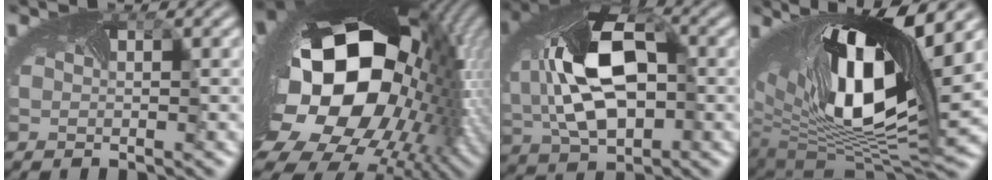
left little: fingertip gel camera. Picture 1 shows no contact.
{"total": 21.7, "force": [-1.1, 16.1, 14.5], "torque": [-0.281, -0.067, -0.007]}
{"total": 10.4, "force": [0.4, 6.6, 8.0], "torque": [-0.177, -0.006, 0.020]}
{"total": 15.3, "force": [5.1, 5.6, 13.3], "torque": [-0.259, 0.011, 0.108]}